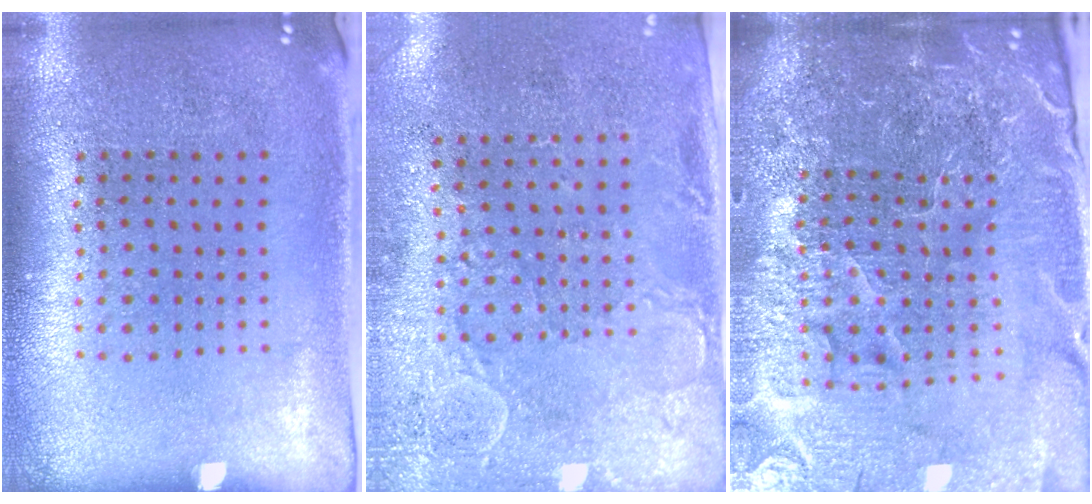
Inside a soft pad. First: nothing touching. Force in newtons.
{"total": 3.1, "press": 2.3, "slide": 2.0}
{"total": 6.2, "press": 5.5, "slide": 2.9}